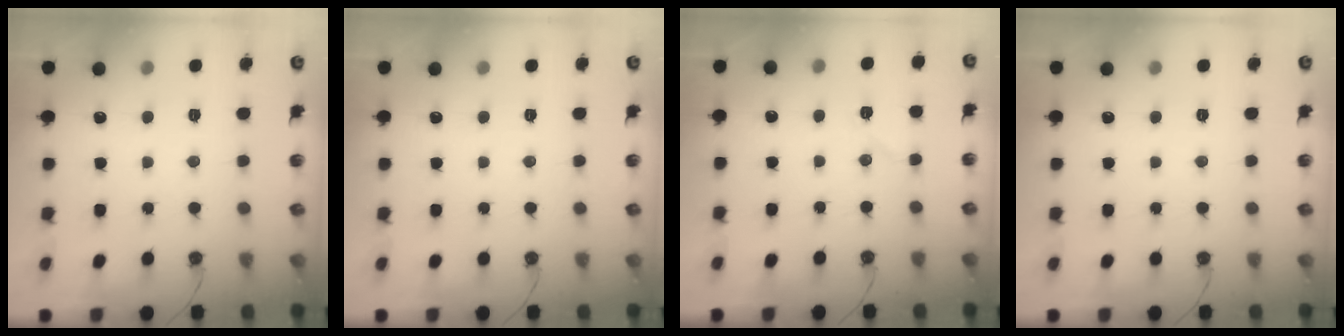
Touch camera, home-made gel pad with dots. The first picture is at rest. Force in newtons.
{"total": 0.0}
{"total": 5.3, "press": 5.1, "slide": 1.5}
{"total": 0.0}